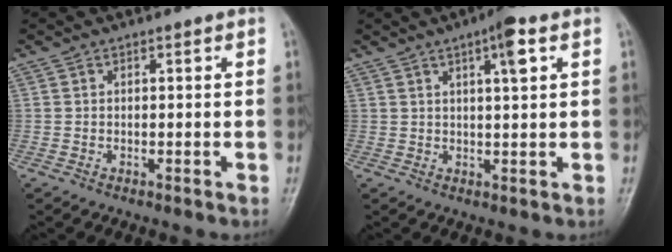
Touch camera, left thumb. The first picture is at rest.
{"total": 4.9, "force": [2.2, 0.8, 4.3], "torque": [-0.066, -0.001, 0.034]}